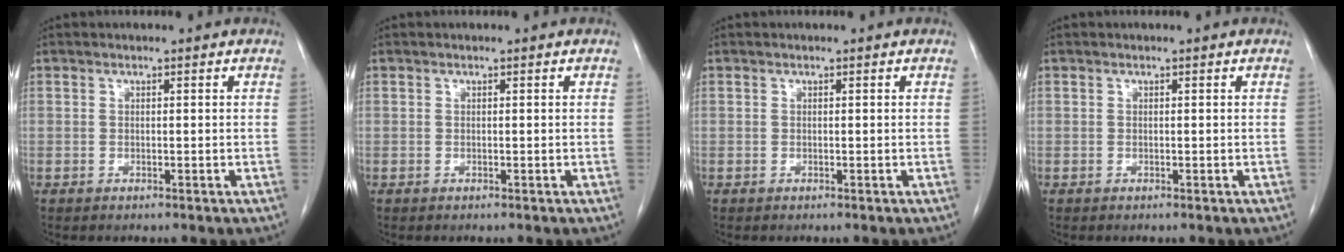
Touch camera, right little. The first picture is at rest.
{"total": 0.0}
{"total": 0.0}
{"total": 0.0}